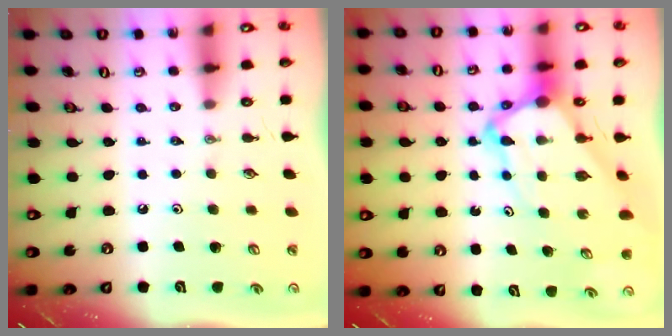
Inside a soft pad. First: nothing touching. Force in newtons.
{"total": 8.1, "press": 8.1, "slide": 0.7}